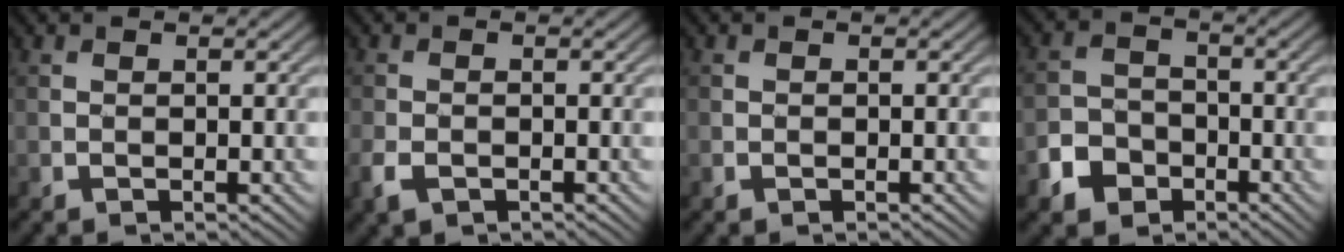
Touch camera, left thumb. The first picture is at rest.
{"total": 2.8, "force": [-1.5, 1.7, 1.6], "torque": [-0.041, -0.010, -0.034]}
{"total": 0.6, "force": [-0.3, 0.5, 0.2], "torque": [-0.001, -0.005, -0.005]}
{"total": 5.2, "force": [-3.0, 3.8, 1.9], "torque": [-0.043, -0.004, -0.064]}